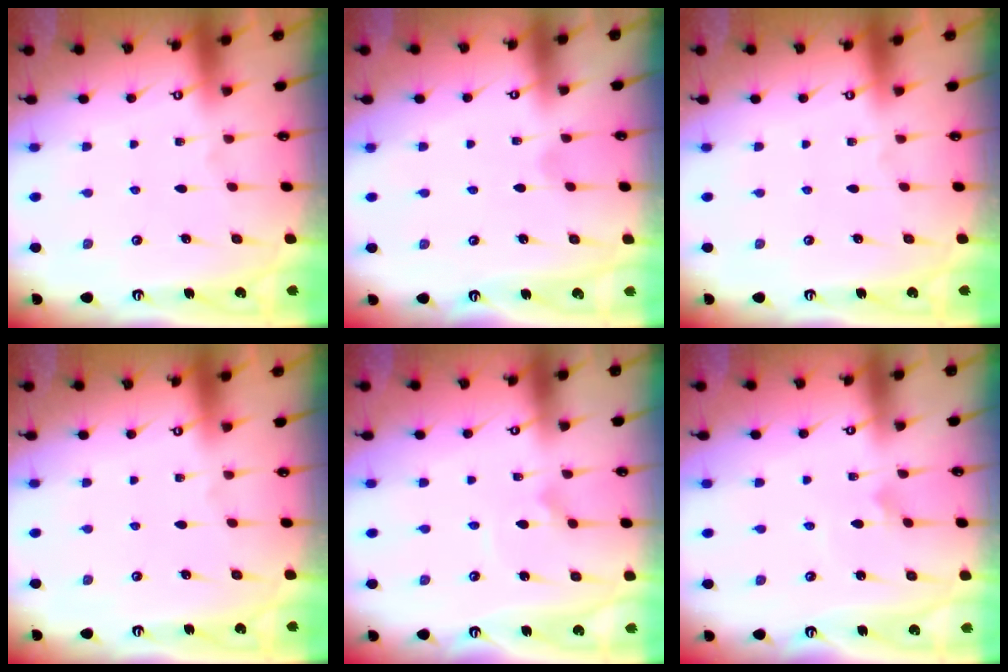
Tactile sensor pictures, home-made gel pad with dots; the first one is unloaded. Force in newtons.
{"total": 1.0, "press": 1.0, "slide": 0.2}
{"total": 0.0}
{"total": 0.0}
{"total": 2.6, "press": 2.6, "slide": 0.1}
{"total": 1.5, "press": 1.5, "slide": 0.1}